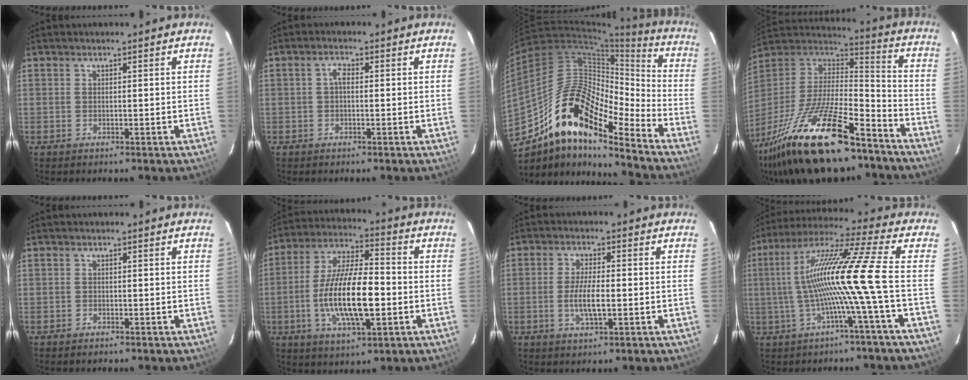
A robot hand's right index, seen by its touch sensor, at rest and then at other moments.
{"total": 1.5, "force": [-0.1, 0.8, 1.3], "torque": [-0.026, 0.008, -0.003]}
{"total": 19.1, "force": [-13.5, 5.5, 12.3], "torque": [-0.205, -0.003, -0.260]}
{"total": 27.9, "force": [-18.8, 8.8, 18.7], "torque": [-0.364, -0.034, -0.310]}
{"total": 0.6, "force": [-0.6, 0.2, -0.1], "torque": [-0.001, 0.001, -0.011]}
{"total": 16.4, "force": [-3.4, 5.2, 15.1], "torque": [-0.297, -0.004, -0.063]}
{"total": 5.8, "force": [-1.2, 1.6, 5.5], "torque": [-0.110, -0.003, -0.022]}
{"total": 14.3, "force": [-2.1, -3.2, 13.8], "torque": [-0.247, 0.003, -0.039]}